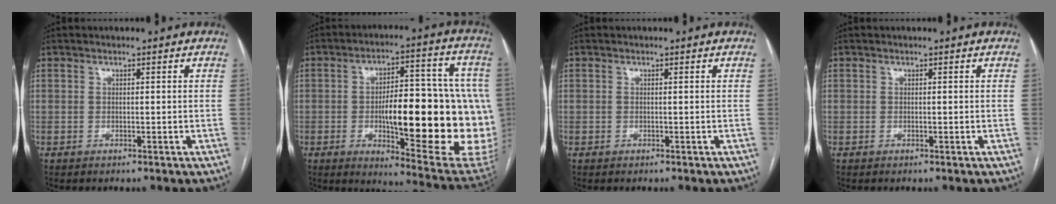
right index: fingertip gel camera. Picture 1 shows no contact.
{"total": 26.3, "force": [-3.0, 6.5, 25.3], "torque": [-0.272, 0.012, -0.024]}
{"total": 0.0}
{"total": 0.0}